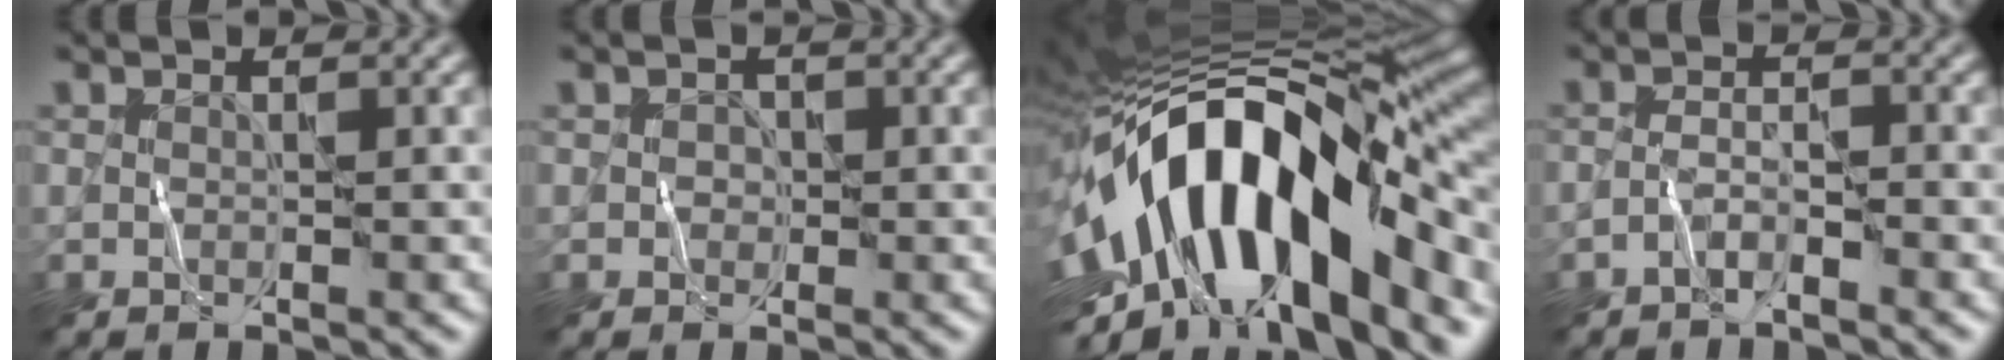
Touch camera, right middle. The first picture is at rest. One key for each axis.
{"total": 0.8, "fx": 0.0, "fy": 0.8, "fz": 0.0, "tx": 0.018, "ty": 0.003, "tz": -0.004}
{"total": 16.5, "fx": -3.7, "fy": 7.7, "fz": 14.1, "tx": -0.231, "ty": 0.021, "tz": -0.075}
{"total": 1.4, "fx": -1.2, "fy": 0.1, "fz": 0.7, "tx": -0.015, "ty": 0.007, "tz": -0.028}